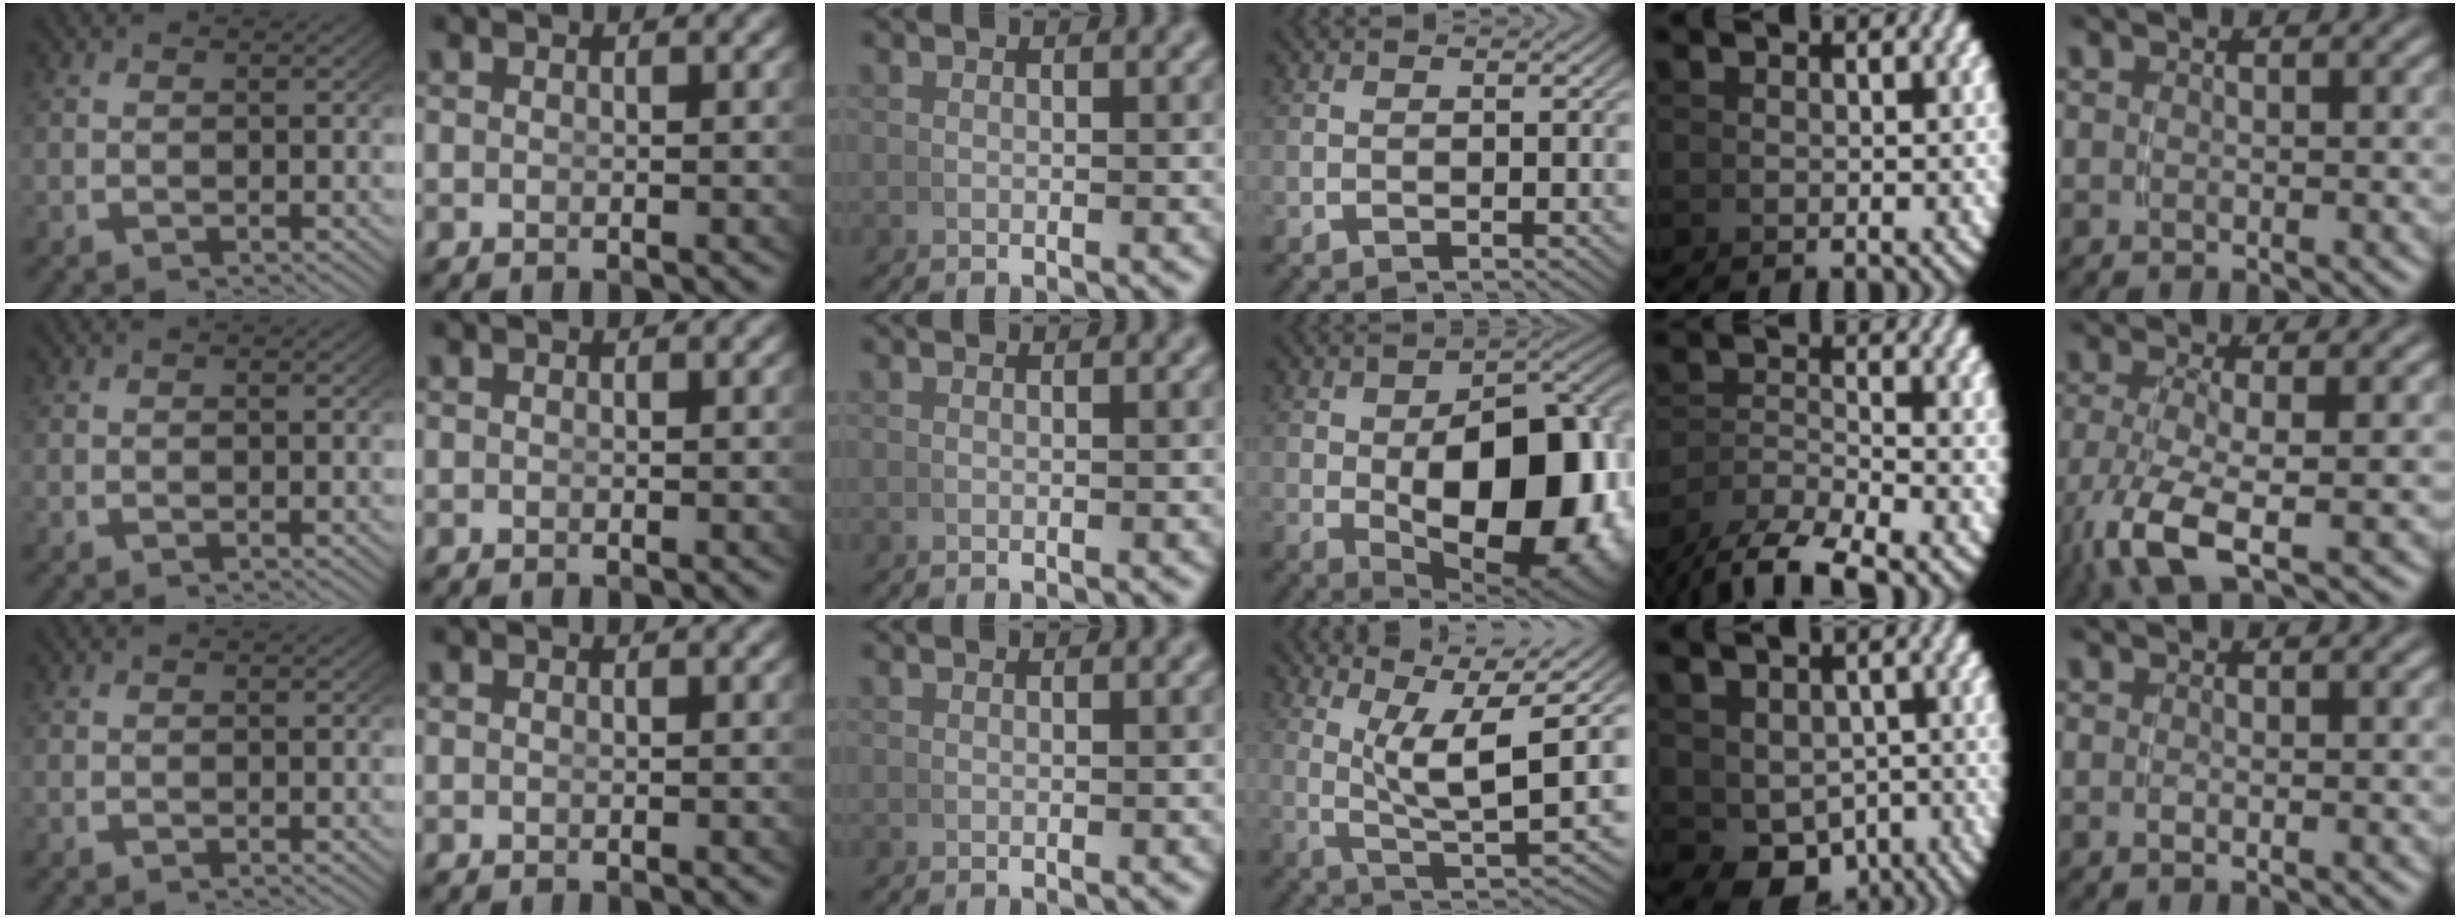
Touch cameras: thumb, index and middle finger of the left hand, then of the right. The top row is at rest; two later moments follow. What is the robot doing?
{"motion": "lift_and_place", "object": "bowl"}